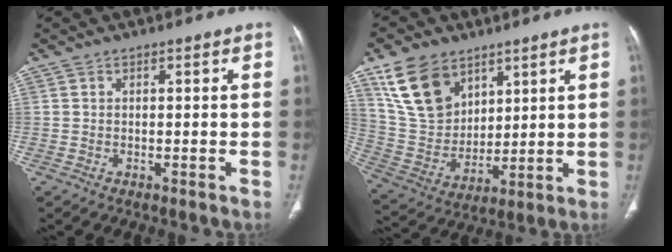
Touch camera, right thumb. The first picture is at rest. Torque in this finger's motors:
{"motor_torque": [-0.48, 3.52, 1.09, 1.37, 0.13]}